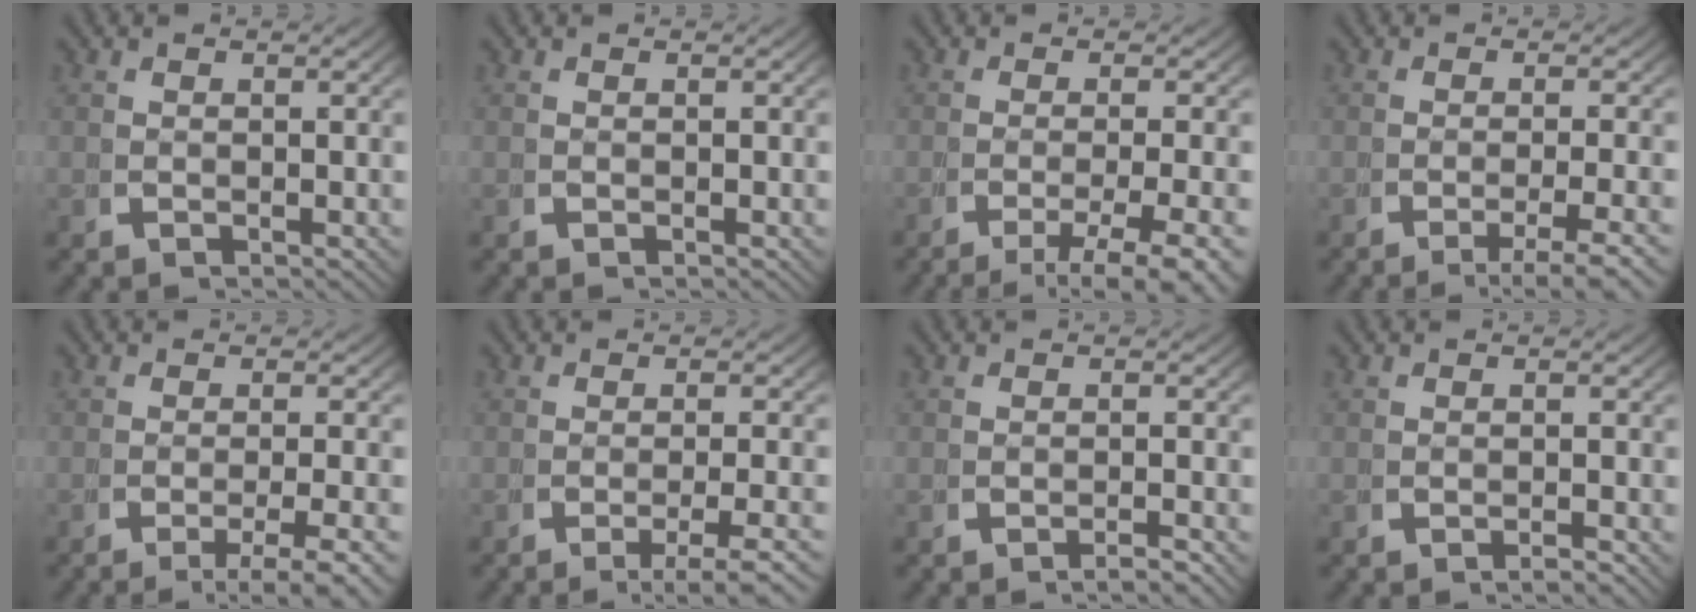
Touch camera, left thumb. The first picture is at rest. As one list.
[{"total": 0.0}, {"total": 6.2, "force": [-3.8, 2.3, 4.4], "torque": [-0.071, -0.024, -0.047]}, {"total": 4.7, "force": [-3.2, 1.2, 3.3], "torque": [-0.055, -0.010, -0.045]}, {"total": 5.2, "force": [-3.6, 1.4, 3.5], "torque": [-0.057, -0.012, -0.049]}, {"total": 4.2, "force": [-2.7, 0.9, 3.1], "torque": [-0.051, -0.007, -0.039]}, {"total": 1.3, "force": [-1.0, -0.1, 0.8], "torque": [-0.011, 0.005, -0.020]}, {"total": 0.9, "force": [-0.7, -0.1, 0.6], "torque": [-0.007, 0.004, -0.015]}]